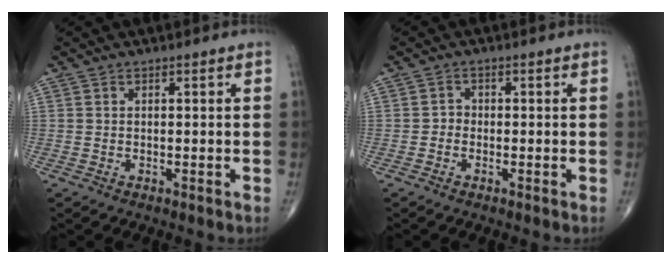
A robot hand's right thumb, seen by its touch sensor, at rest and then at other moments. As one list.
[{"total": 1.2, "force": [-0.5, 1.0, 0.4], "torque": [0.005, 0.006, -0.015]}]